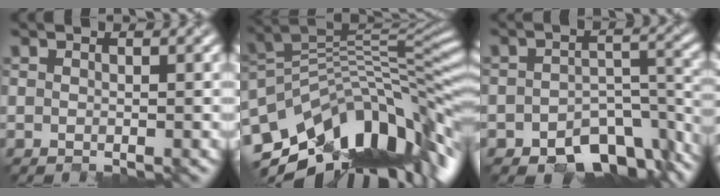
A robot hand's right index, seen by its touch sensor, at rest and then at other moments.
{"total": 12.1, "force": [-6.4, 5.9, 8.4], "torque": [-0.168, 0.005, -0.101]}
{"total": 8.4, "force": [-6.3, 3.9, 4.1], "torque": [-0.055, -0.023, -0.086]}